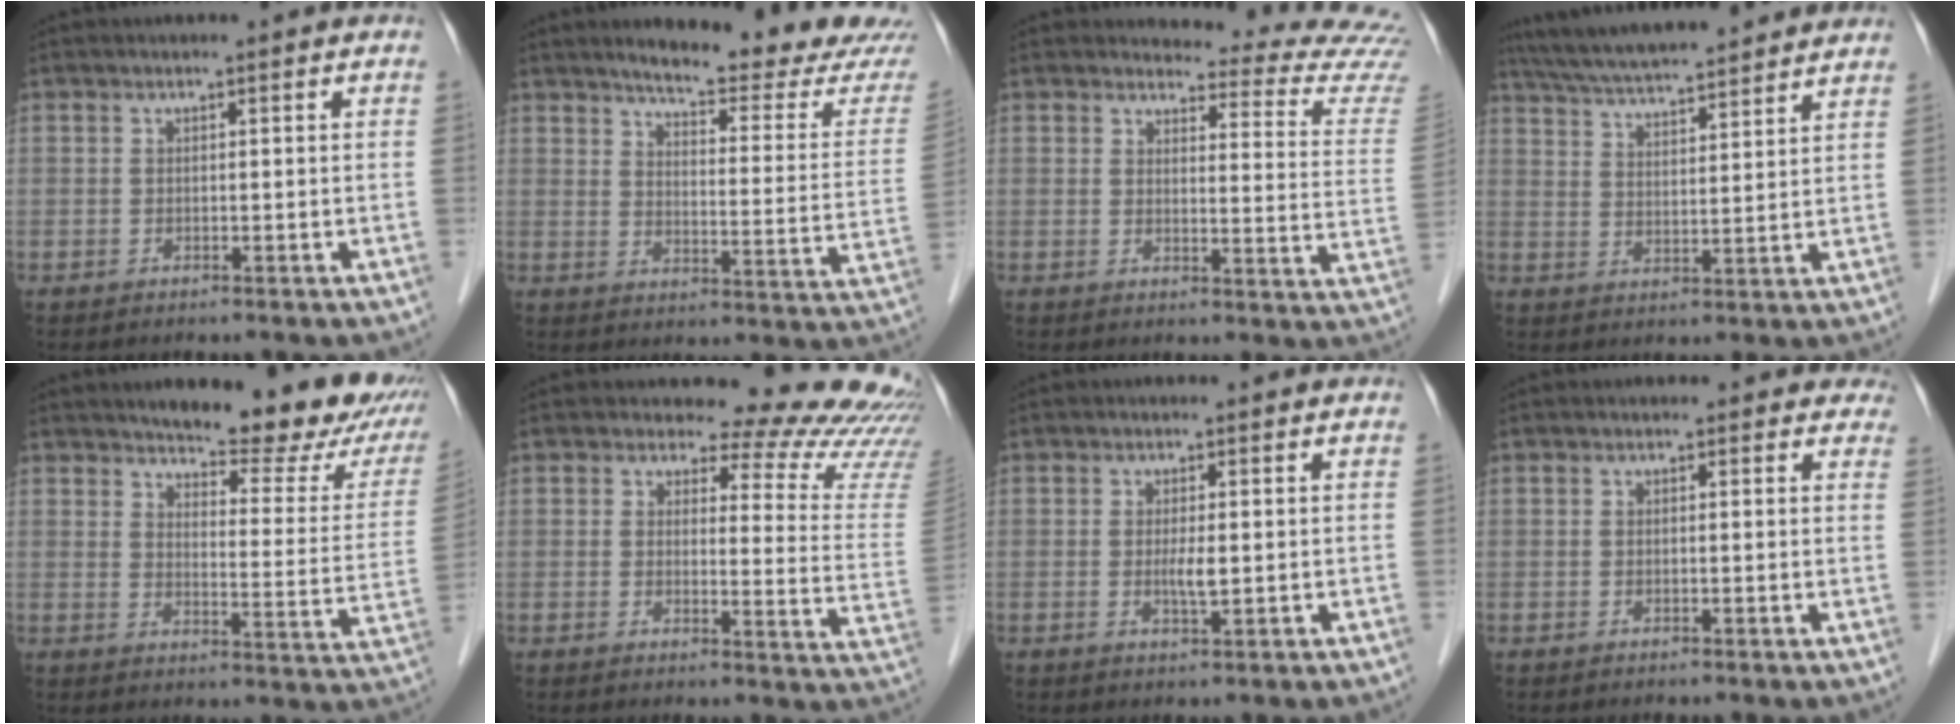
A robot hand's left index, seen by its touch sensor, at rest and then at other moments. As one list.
[{"total": 17.7, "force": [16.3, 0.9, 6.9], "torque": [-0.088, -0.070, 0.193]}, {"total": 16.2, "force": [15.9, 1.3, 2.3], "torque": [-0.001, -0.125, 0.142]}, {"total": 17.9, "force": [15.9, 2.1, 7.8], "torque": [-0.134, 0.042, 0.239]}, {"total": 16.8, "force": [14.1, 4.0, 8.3], "torque": [-0.085, -0.032, 0.157]}, {"total": 15.8, "force": [15.0, 3.0, 3.7], "torque": [-0.019, -0.117, 0.133]}, {"total": 2.3, "force": [0.0, 0.4, 2.3], "torque": [-0.046, -0.003, 0.001]}, {"total": 2.8, "force": [2.4, 1.4, 0.3], "torque": [0.018, -0.008, 0.001]}]